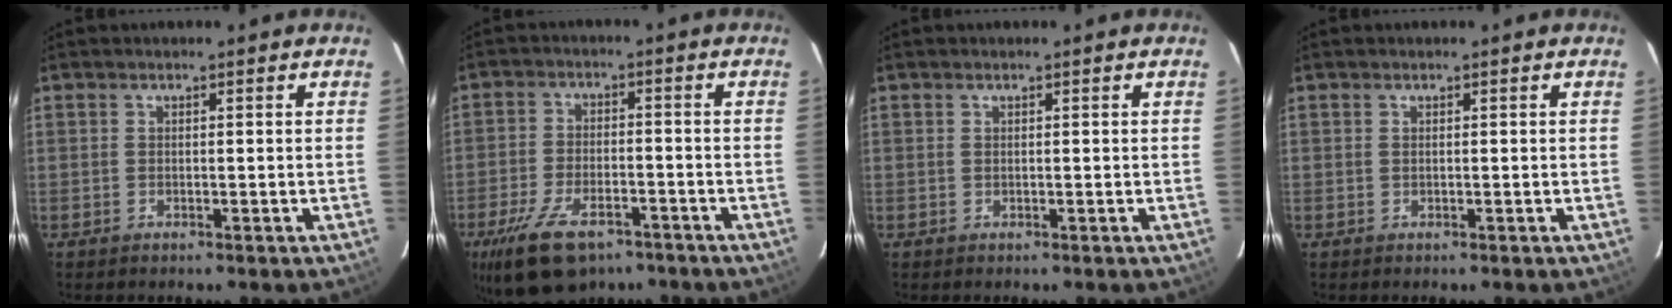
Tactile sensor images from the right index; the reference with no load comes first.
{"total": 14.1, "force": [-9.3, 6.7, 8.3], "torque": [-0.188, -0.021, -0.159]}
{"total": 0.0}
{"total": 0.0}